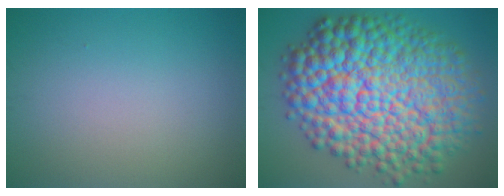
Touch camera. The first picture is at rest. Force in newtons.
{"total": 17.1, "press": 17.1, "slide": 0.1}